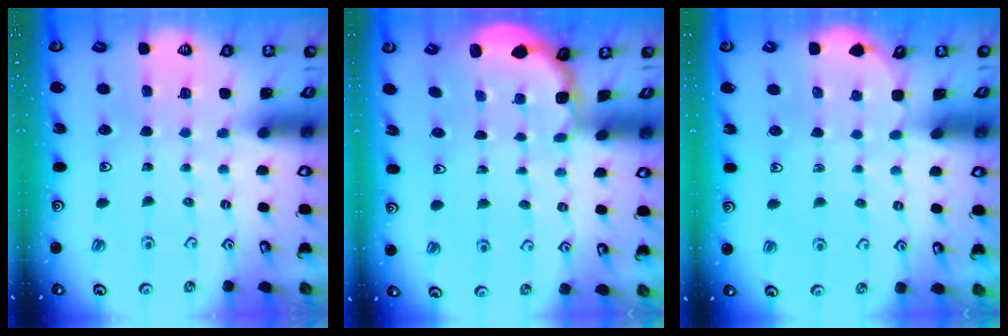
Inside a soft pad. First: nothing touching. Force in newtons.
{"total": 1.7, "press": 1.5, "slide": 0.7}
{"total": 3.0, "press": 3.0, "slide": 0.3}